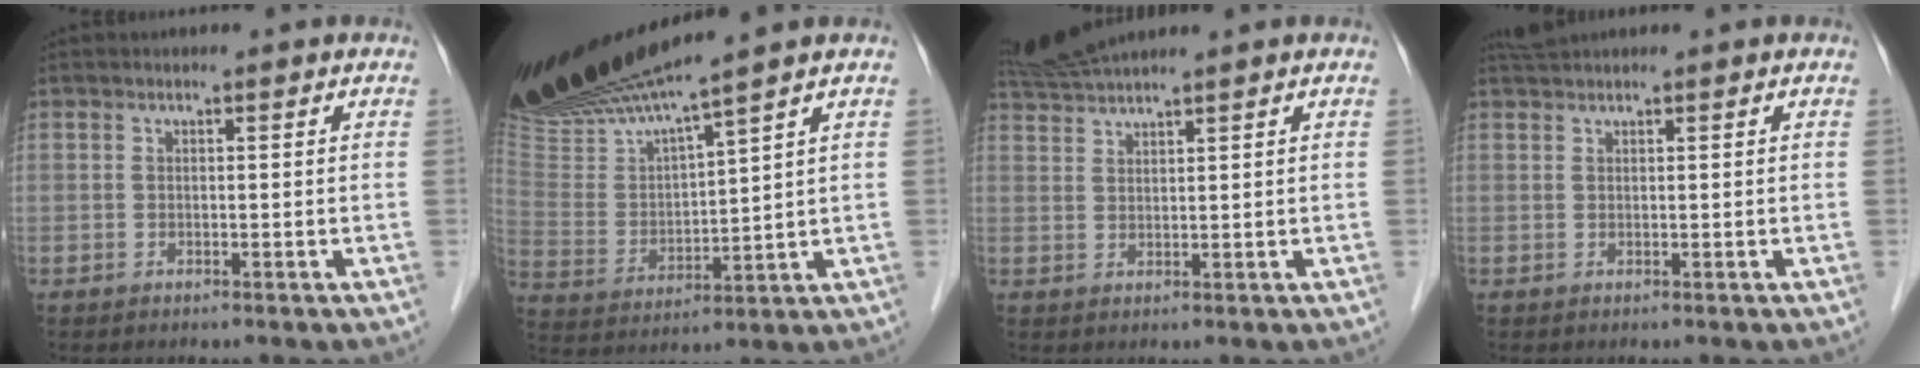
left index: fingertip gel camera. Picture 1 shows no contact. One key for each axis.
{"total": 17.1, "fx": 14.9, "fy": -0.3, "fz": 8.5, "tx": -0.168, "ty": -0.005, "tz": 0.295}
{"total": 4.3, "fx": 3.9, "fy": -1.3, "fz": 1.0, "tx": -0.026, "ty": 0.015, "tz": 0.082}
{"total": 1.3, "fx": 1.2, "fy": -0.3, "fz": 0.2, "tx": -0.006, "ty": 0.013, "tz": 0.031}